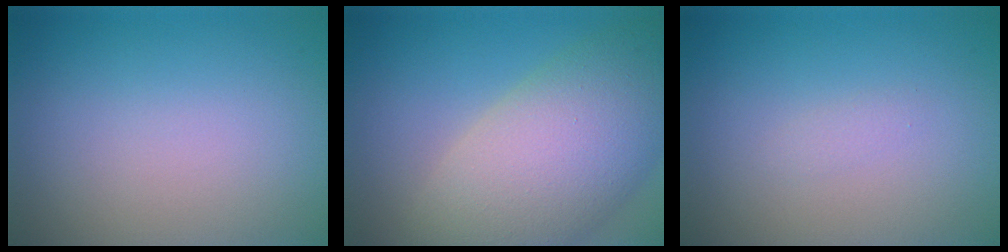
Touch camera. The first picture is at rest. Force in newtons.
{"total": 10.6, "press": 10.6, "slide": 0.9}
{"total": 0.6, "press": 0.6, "slide": 0.0}